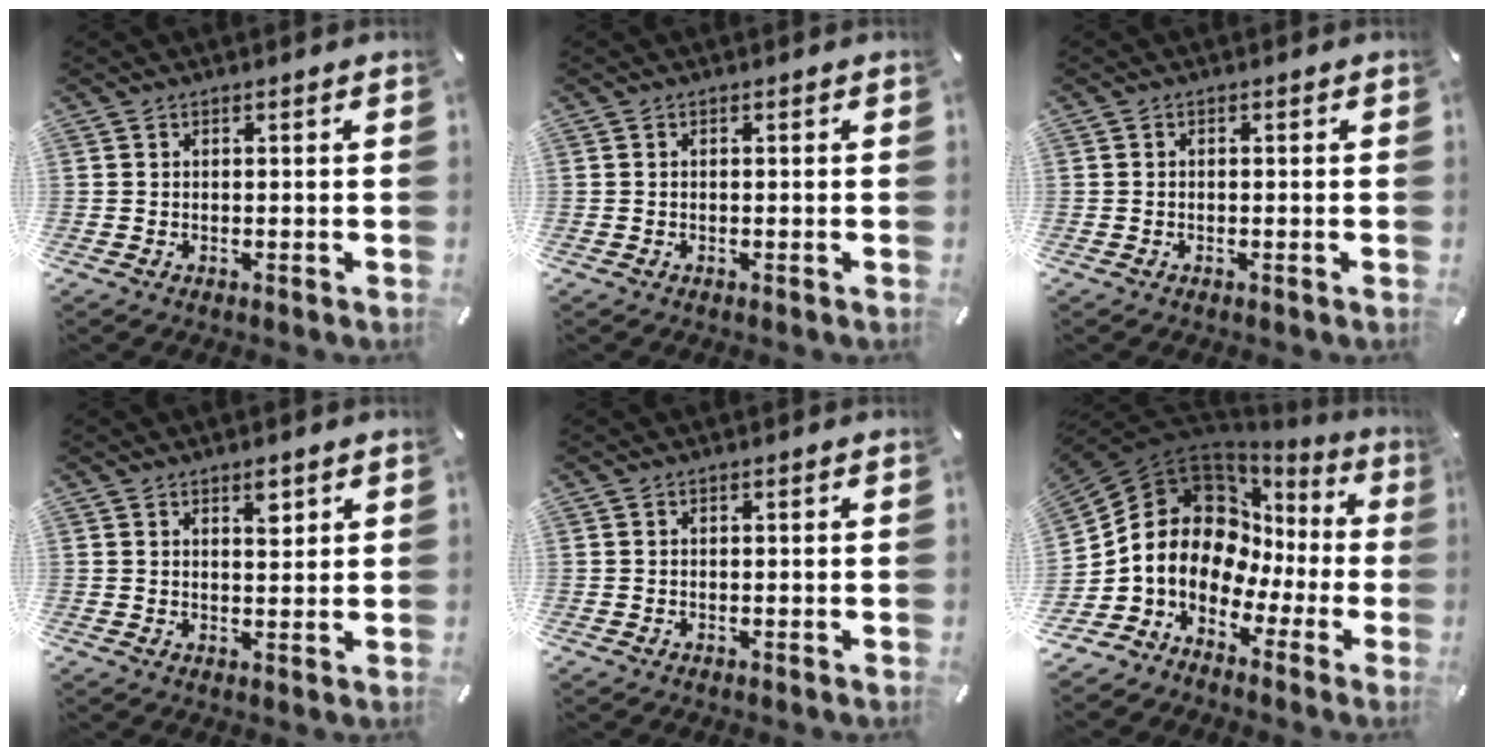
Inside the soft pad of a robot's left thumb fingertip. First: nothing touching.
{"total": 0.0}
{"total": 0.5, "force": [-0.3, 0.4, 0.2], "torque": [-0.002, 0.003, -0.009]}
{"total": 3.3, "force": [2.1, 1.6, 2.0], "torque": [-0.010, -0.011, 0.030]}
{"total": 0.0}
{"total": 14.7, "force": [1.6, 12.6, 7.3], "torque": [-0.152, -0.041, 0.030]}